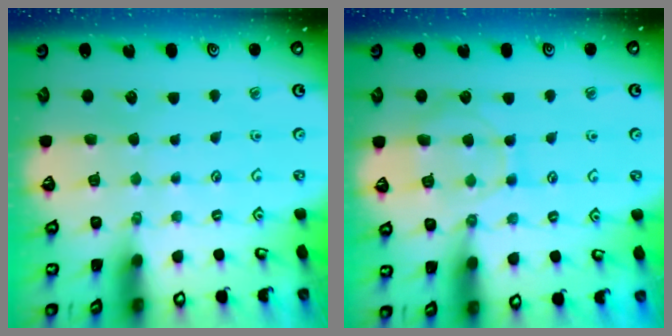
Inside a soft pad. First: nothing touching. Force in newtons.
{"total": 8.8, "press": 8.8, "slide": 0.9}